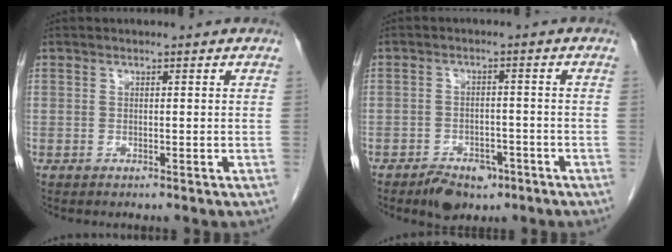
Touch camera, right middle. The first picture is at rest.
{"total": 5.6, "force": [-3.9, 3.0, 2.6], "torque": [-0.040, 0.002, -0.056]}